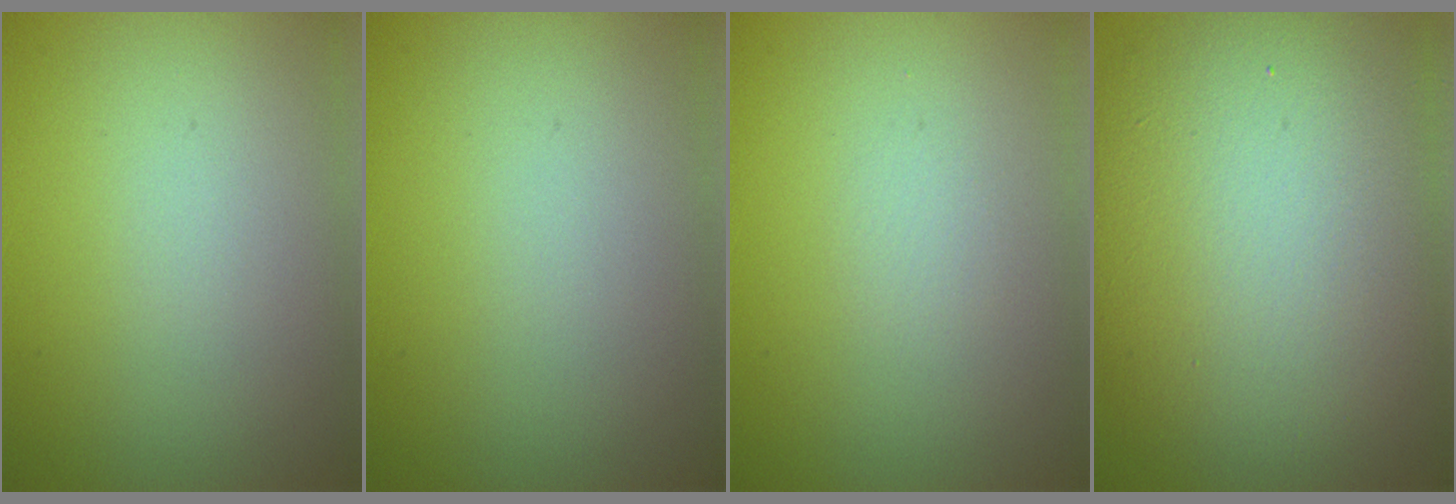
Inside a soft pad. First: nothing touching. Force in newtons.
{"total": 0.0}
{"total": 0.6, "press": 0.6, "slide": 0.0}
{"total": 14.0, "press": 14.0, "slide": 0.6}